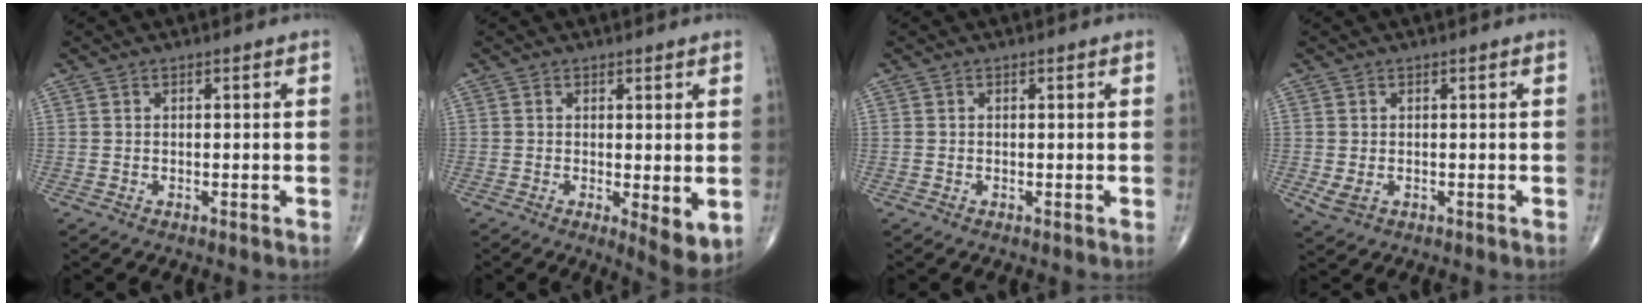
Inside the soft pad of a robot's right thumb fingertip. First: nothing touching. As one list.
[{"total": 5.5, "force": [-0.5, 1.8, 5.2], "torque": [-0.073, -0.018, -0.006]}, {"total": 0.0}, {"total": 2.4, "force": [-0.4, 1.7, 1.6], "torque": [-0.035, -0.005, 0.000]}]